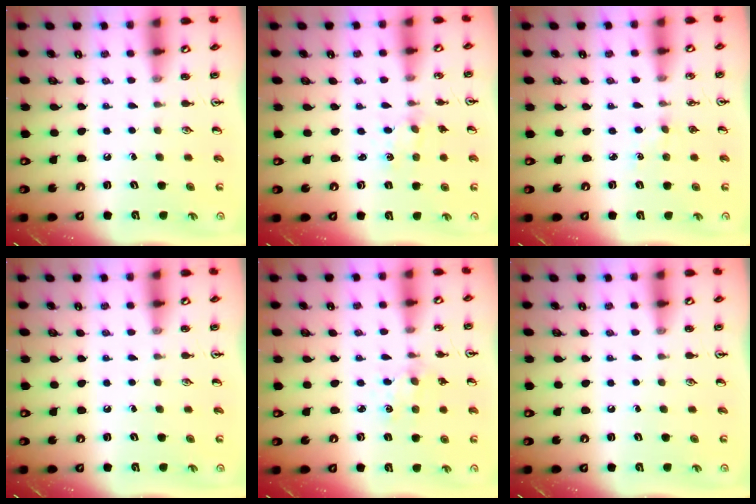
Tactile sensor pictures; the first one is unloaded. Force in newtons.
{"total": 0.6, "press": 0.6, "slide": 0.2}
{"total": 1.8, "press": 1.8, "slide": 0.3}
{"total": 0.0}
{"total": 2.5, "press": 2.5, "slide": 0.5}
{"total": 0.0}